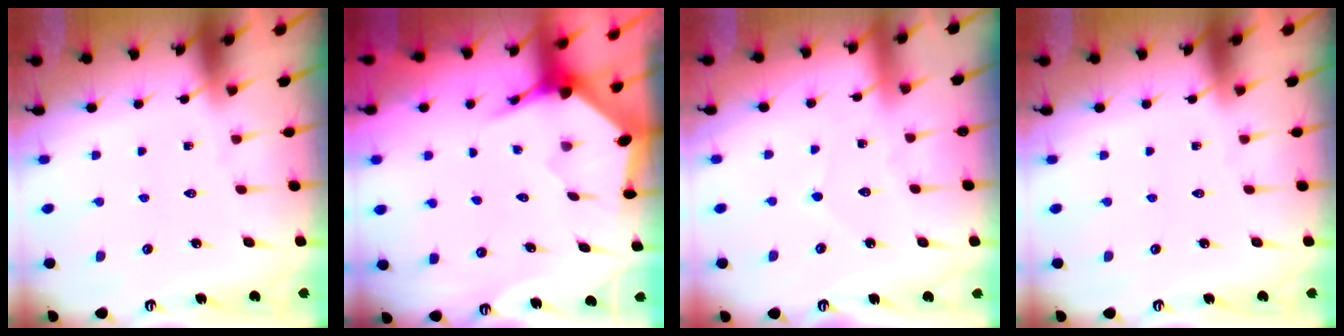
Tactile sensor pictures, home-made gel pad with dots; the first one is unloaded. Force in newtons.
{"total": 3.4, "press": 3.3, "slide": 0.4}
{"total": 2.1, "press": 2.1, "slide": 0.1}
{"total": 0.0}